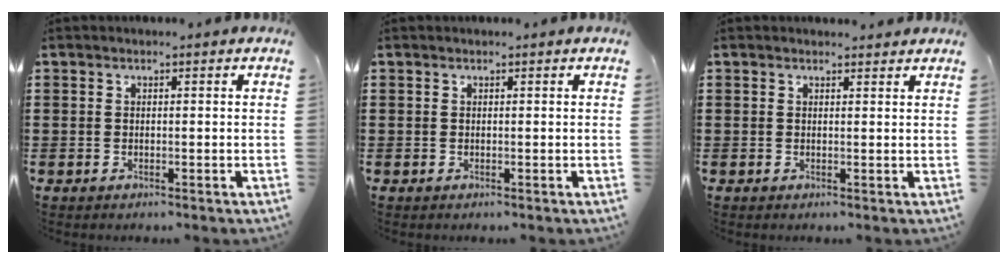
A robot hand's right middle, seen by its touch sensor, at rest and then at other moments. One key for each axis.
{"total": 0.0}
{"total": 0.9, "fx": 0.9, "fy": 0.1, "fz": 0.2, "tx": 0.002, "ty": -0.002, "tz": 0.015}